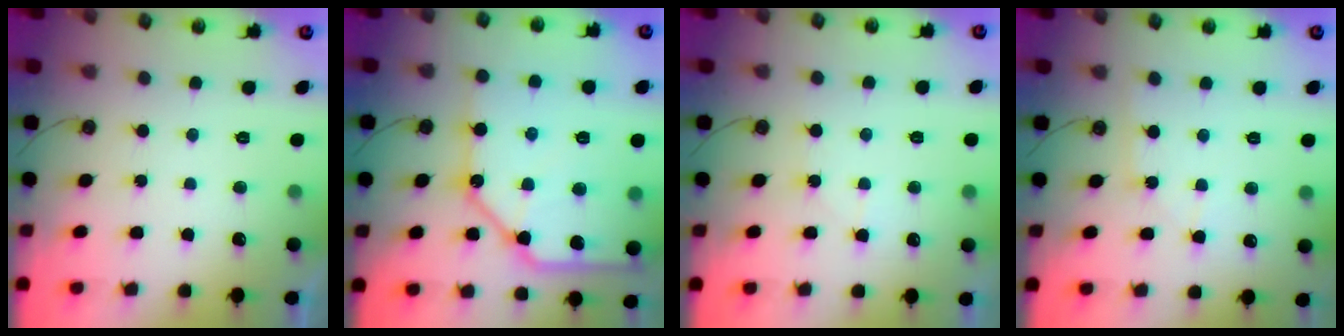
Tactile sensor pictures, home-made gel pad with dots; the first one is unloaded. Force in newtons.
{"total": 19.6, "press": 19.6, "slide": 1.4}
{"total": 5.2, "press": 5.2, "slide": 0.7}
{"total": 5.1, "press": 5.0, "slide": 0.8}